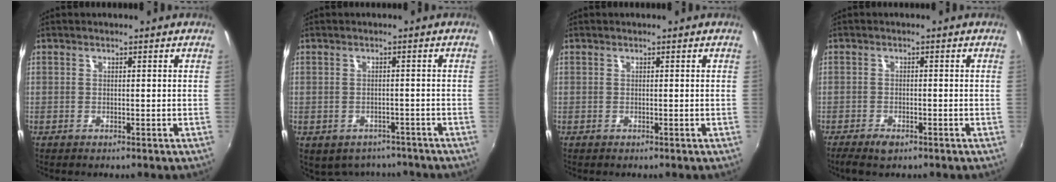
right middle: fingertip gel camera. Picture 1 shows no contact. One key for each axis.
{"total": 7.9, "fx": -5.8, "fy": 4.7, "fz": 2.6, "tx": -0.062, "ty": -0.017, "tz": -0.070}
{"total": 0.0}
{"total": 3.8, "fx": -2.9, "fy": 1.3, "fz": 2.1, "tx": -0.054, "ty": -0.014, "tz": -0.053}